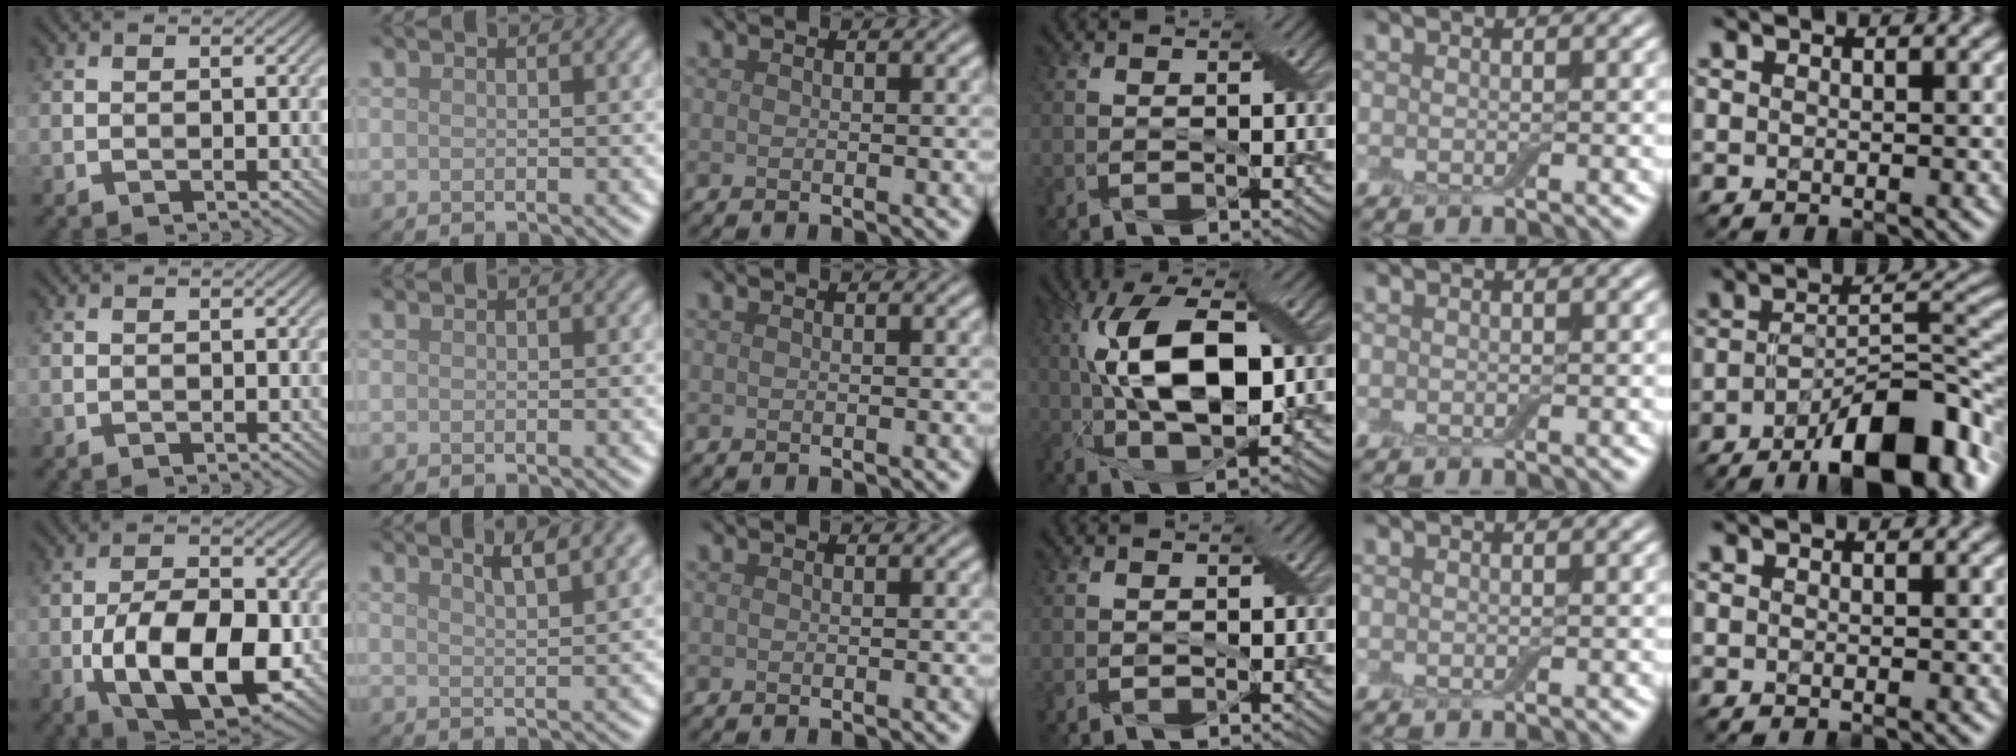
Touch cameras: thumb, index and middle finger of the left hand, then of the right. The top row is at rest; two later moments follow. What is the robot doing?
{"motion": "open", "object": "airpods case & airpods"}